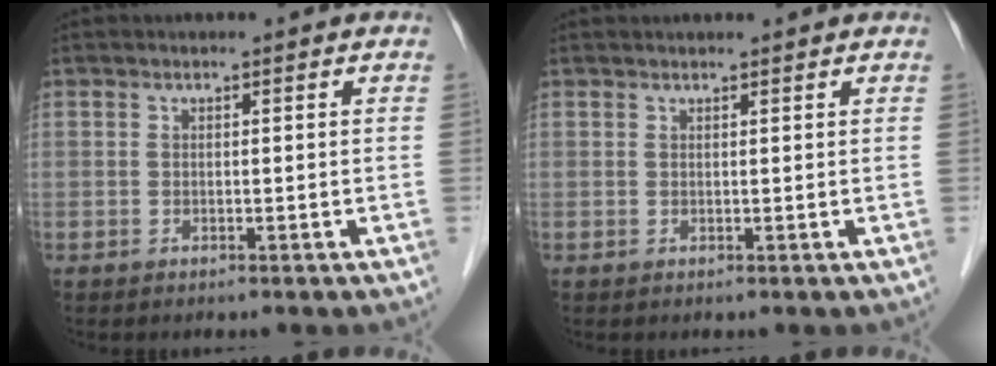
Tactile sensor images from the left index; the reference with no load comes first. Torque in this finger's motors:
{"motor_torque": [-1.73, -0.42, -1.05, -0.01]}